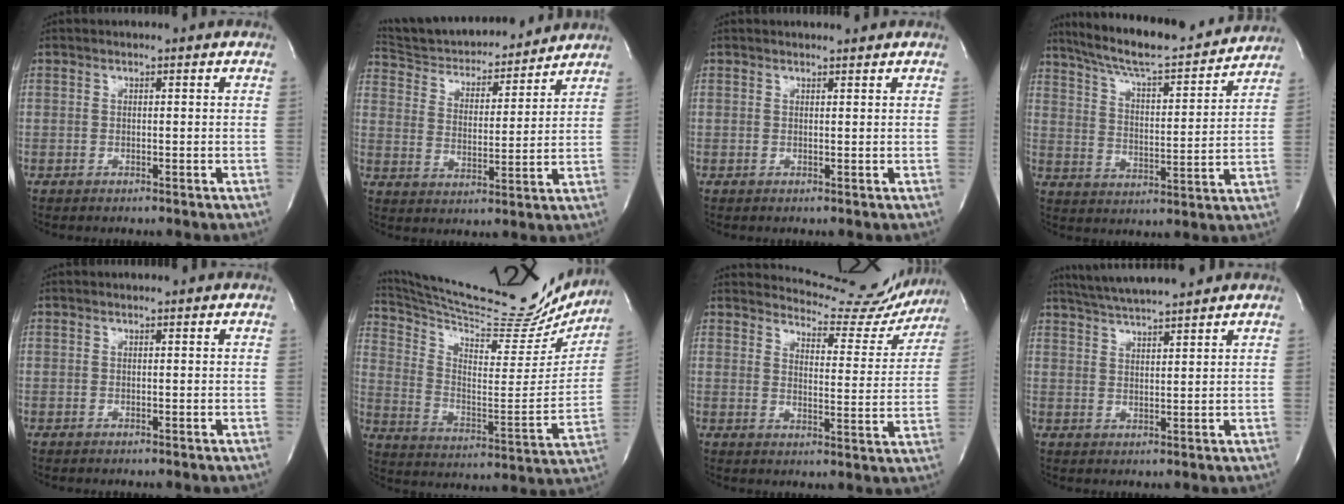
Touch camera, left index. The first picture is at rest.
{"total": 16.4, "force": [15.5, 3.5, 4.2], "torque": [-0.069, 0.004, 0.244]}
{"total": 1.3, "force": [1.2, 0.1, 0.2], "torque": [-0.007, 0.001, 0.017]}
{"total": 19.6, "force": [17.5, 2.5, 8.3], "torque": [-0.140, 0.004, 0.256]}
{"total": 0.0}
{"total": 27.0, "force": [24.7, 4.1, 10.2], "torque": [-0.171, -0.074, 0.343]}
{"total": 13.4, "force": [13.2, 2.2, 0.5], "torque": [0.003, -0.056, 0.147]}
{"total": 8.9, "force": [8.1, -0.2, 3.7], "torque": [-0.069, 0.015, 0.131]}